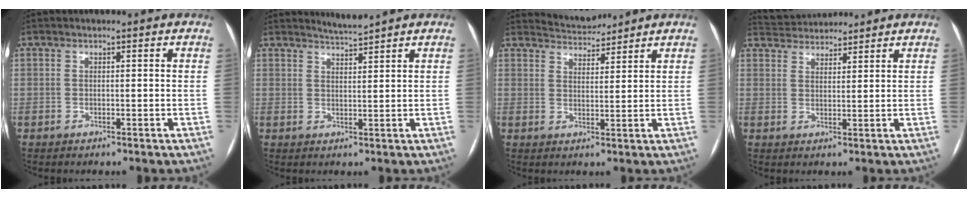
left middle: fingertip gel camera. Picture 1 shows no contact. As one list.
[{"total": 2.4, "force": [2.3, -0.8, -0.2], "torque": [-0.004, -0.007, 0.048]}, {"total": 4.4, "force": [4.3, 0.3, -0.5], "torque": [-0.001, 0.009, 0.075]}, {"total": 6.7, "force": [6.4, 1.4, 1.0], "torque": [-0.025, 0.030, 0.106]}]